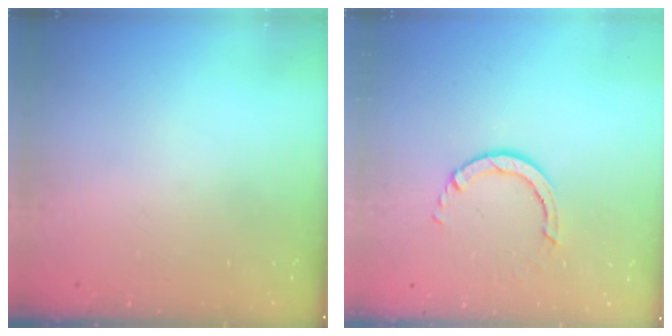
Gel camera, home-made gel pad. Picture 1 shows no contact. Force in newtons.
{"total": 3.0, "press": 3.0, "slide": 0.4}